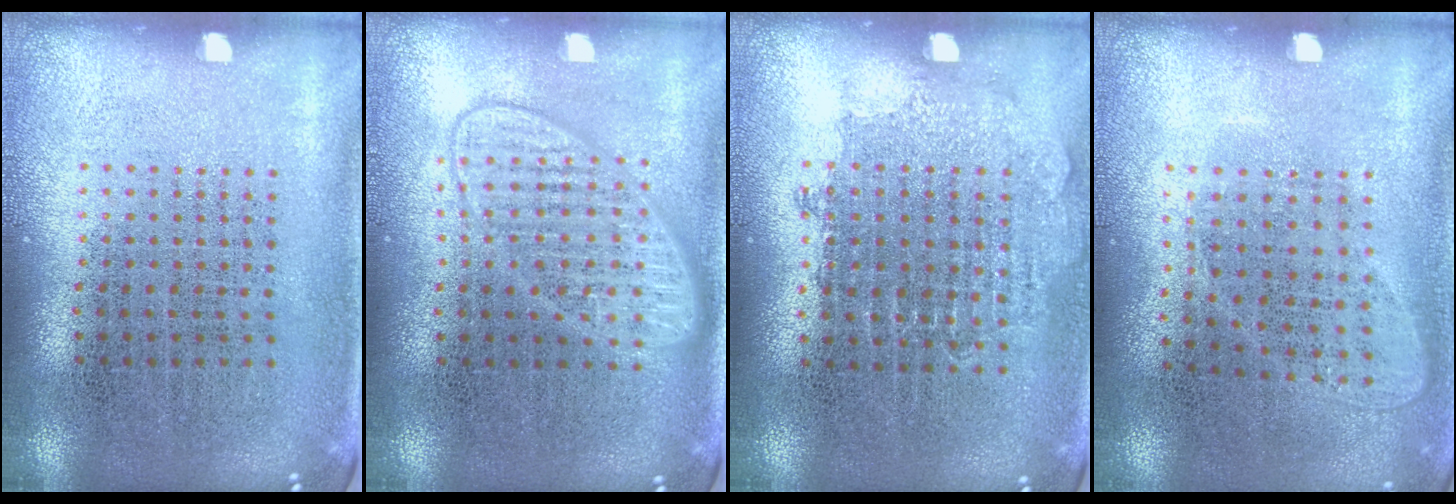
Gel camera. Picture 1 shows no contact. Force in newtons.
{"total": 1.8, "press": 1.8, "slide": 0.3}
{"total": 0.8, "press": 0.8, "slide": 0.2}
{"total": 1.0, "press": 0.9, "slide": 0.5}